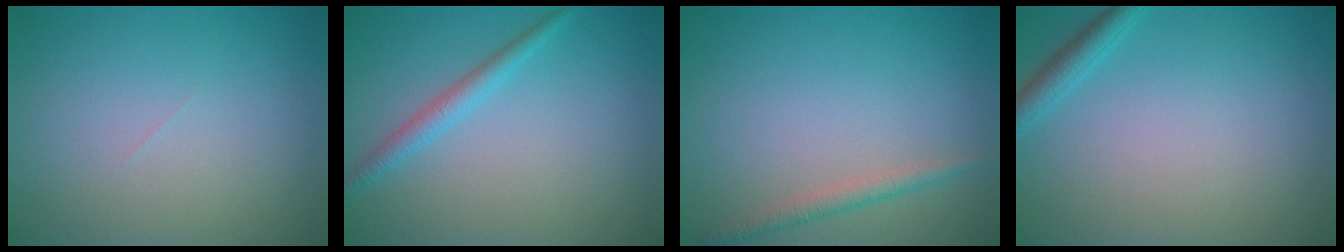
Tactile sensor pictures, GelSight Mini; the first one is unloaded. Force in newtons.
{"total": 1.9, "press": 1.9, "slide": 0.1}
{"total": 1.6, "press": 1.6, "slide": 0.0}
{"total": 1.9, "press": 1.9, "slide": 0.1}